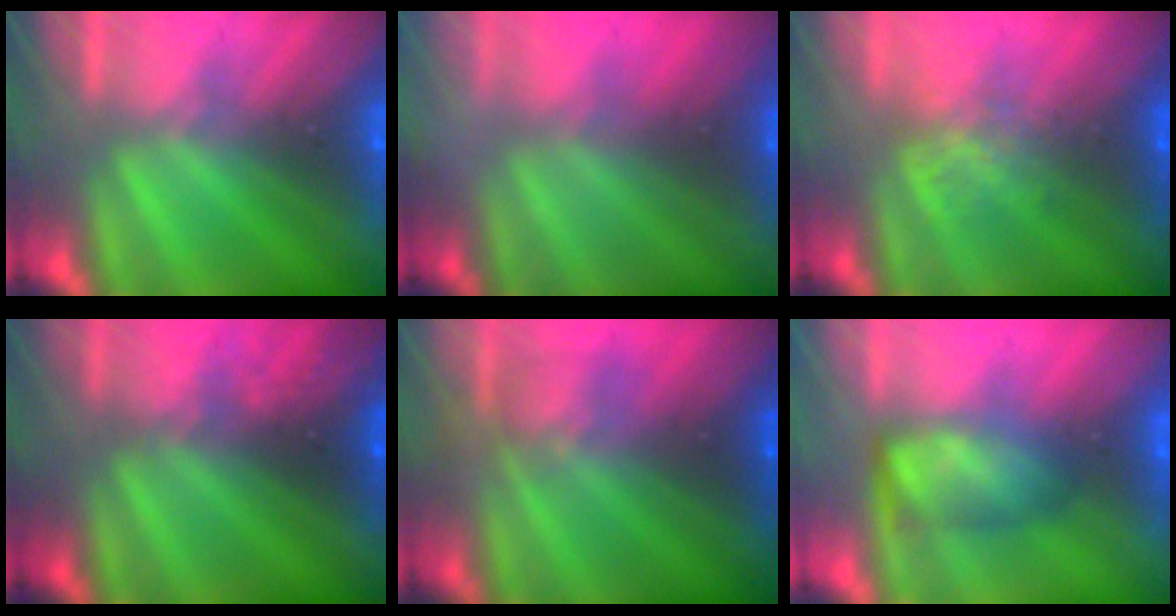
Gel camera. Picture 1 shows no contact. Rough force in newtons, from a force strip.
{"total": 9.4}
{"total": 3.8}
{"total": 2.6}
{"total": 2.7}
{"total": 4.7}